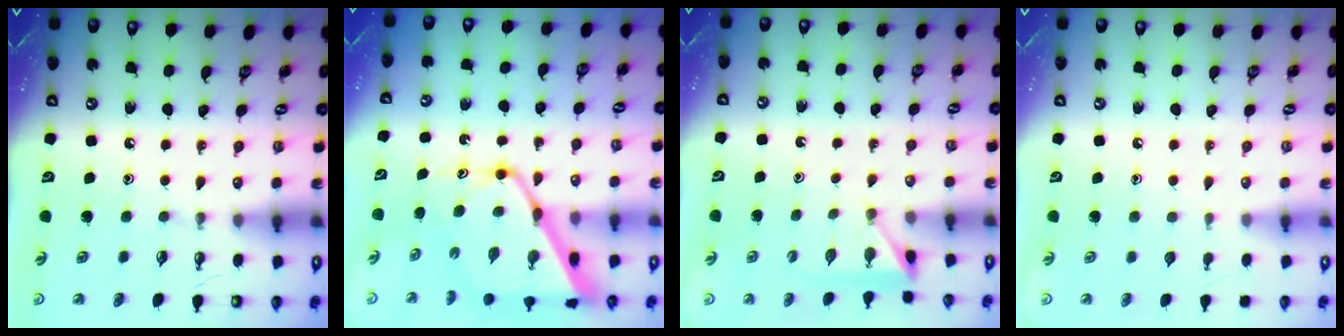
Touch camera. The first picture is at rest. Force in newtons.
{"total": 16.1, "press": 16.1, "slide": 1.2}
{"total": 3.0, "press": 3.0, "slide": 0.4}
{"total": 0.5, "press": 0.5, "slide": 0.1}